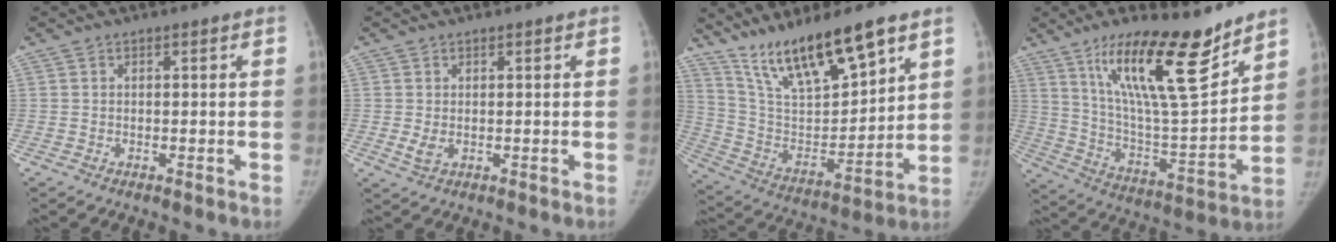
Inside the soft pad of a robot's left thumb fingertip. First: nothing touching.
{"total": 2.0, "force": [0.2, 1.2, 1.6], "torque": [-0.031, -0.006, 0.010]}
{"total": 18.7, "force": [13.3, 4.6, 12.3], "torque": [-0.192, -0.064, 0.257]}
{"total": 21.5, "force": [14.0, 5.1, 15.5], "torque": [-0.231, -0.078, 0.246]}